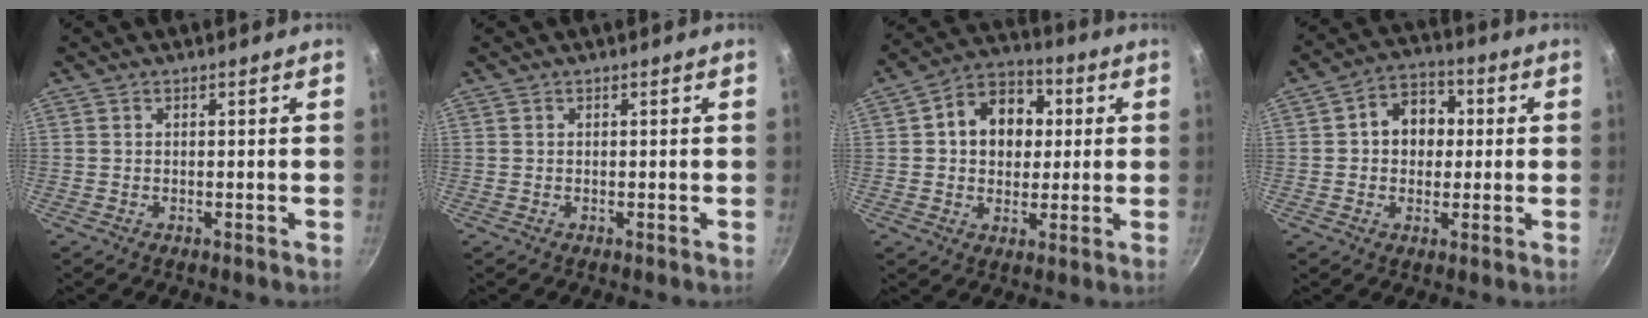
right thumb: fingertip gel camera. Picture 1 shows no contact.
{"total": 0.0}
{"total": 12.7, "force": [2.2, 9.8, 7.7], "torque": [-0.079, 0.015, 0.019]}
{"total": 9.1, "force": [1.0, 7.1, 5.5], "torque": [-0.041, 0.015, 0.002]}